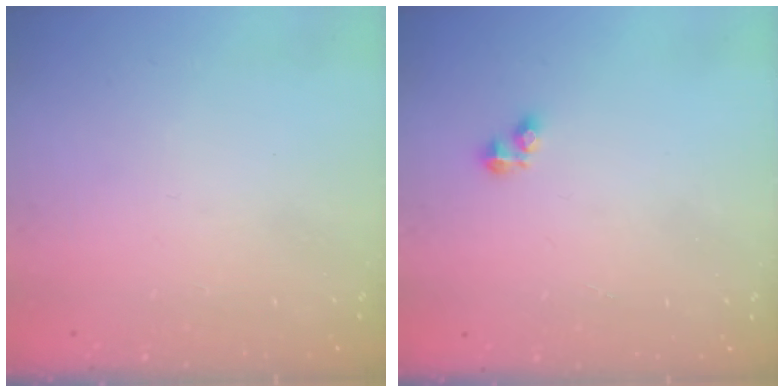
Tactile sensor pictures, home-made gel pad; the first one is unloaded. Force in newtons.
{"total": 2.4, "press": 2.4, "slide": 0.4}